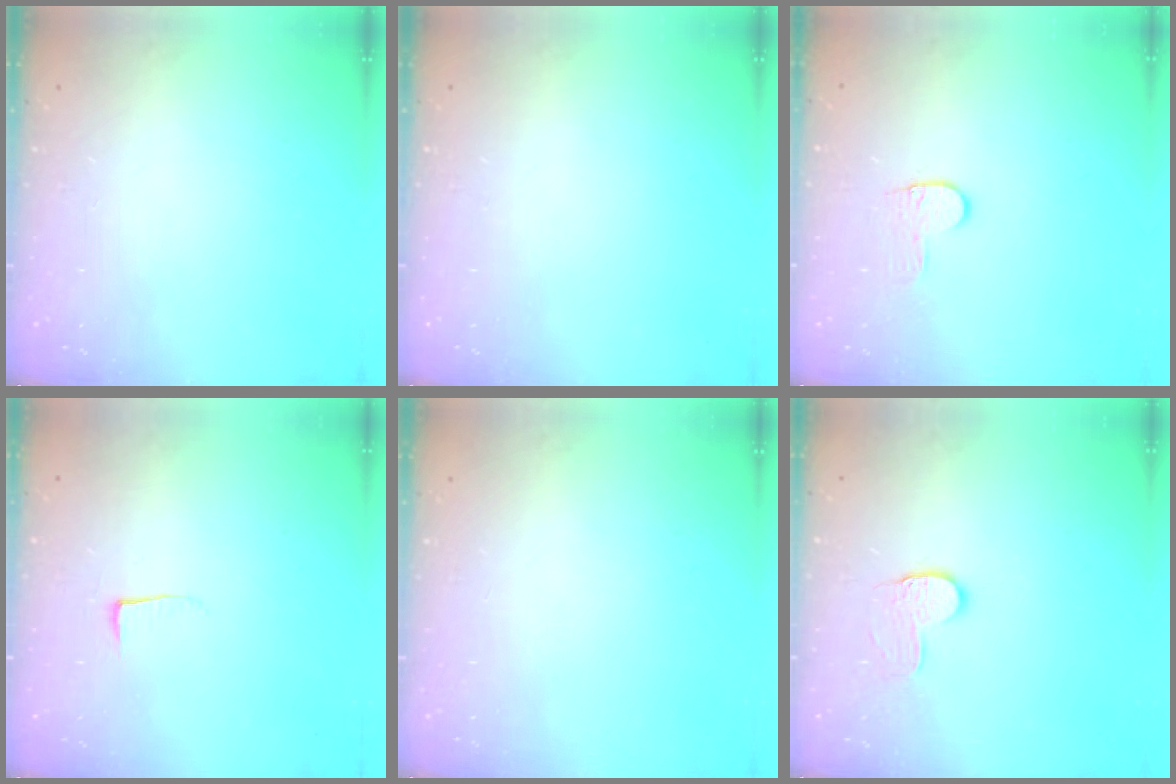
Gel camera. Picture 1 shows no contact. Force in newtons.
{"total": 0.0}
{"total": 5.3, "press": 5.2, "slide": 0.5}
{"total": 3.9, "press": 3.9, "slide": 0.5}
{"total": 0.0}
{"total": 6.2, "press": 6.2, "slide": 0.4}